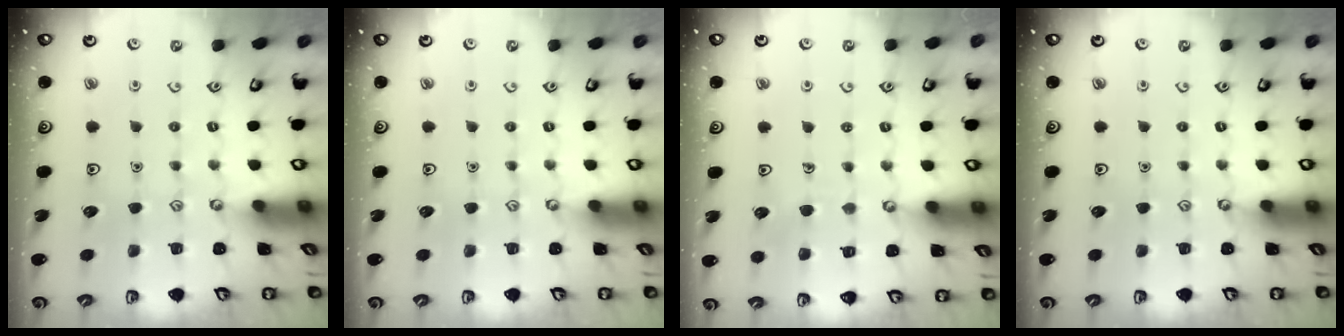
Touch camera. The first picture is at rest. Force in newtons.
{"total": 0.0}
{"total": 4.3, "press": 4.3, "slide": 0.4}
{"total": 0.0}